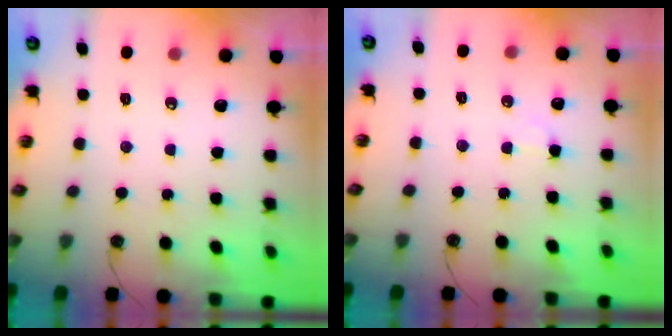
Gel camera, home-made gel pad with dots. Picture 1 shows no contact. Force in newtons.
{"total": 3.2, "press": 3.0, "slide": 0.8}